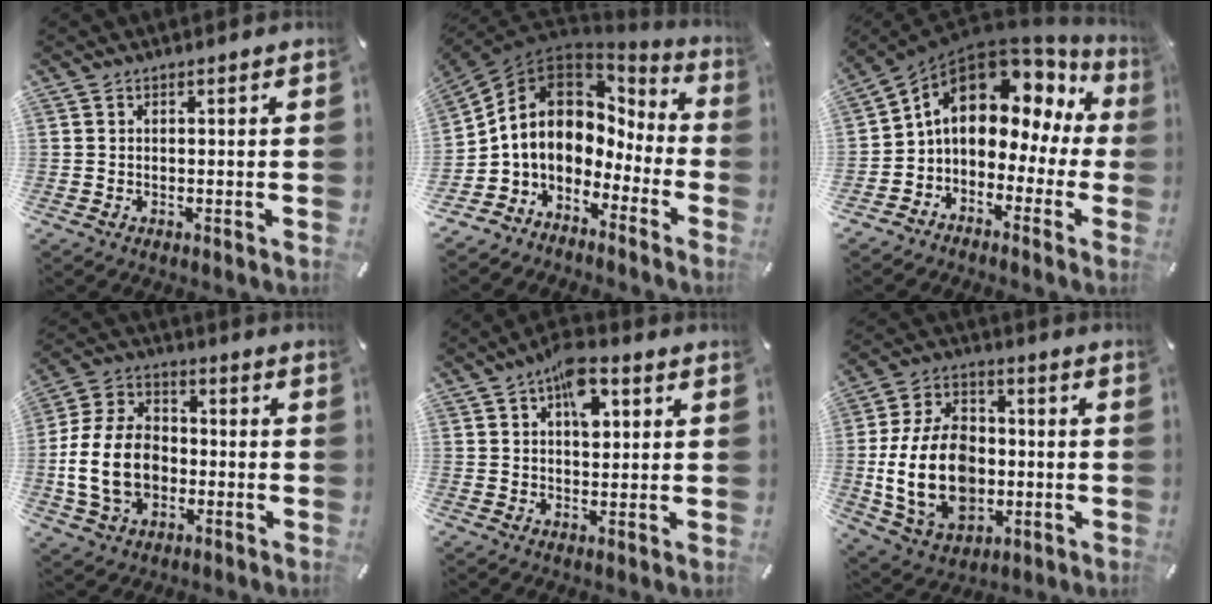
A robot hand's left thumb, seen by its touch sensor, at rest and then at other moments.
{"total": 9.8, "force": [0.5, 8.1, 5.4], "torque": [-0.118, -0.016, 0.003]}
{"total": 12.1, "force": [4.4, 8.5, 7.4], "torque": [-0.120, -0.026, 0.073]}
{"total": 15.2, "force": [-2.9, 11.2, 9.8], "torque": [-0.224, 0.013, -0.054]}
{"total": 8.3, "force": [3.1, 4.7, 6.1], "torque": [-0.085, -0.004, 0.051]}
{"total": 19.8, "force": [-2.4, 14.1, 13.7], "torque": [-0.291, 0.006, -0.037]}